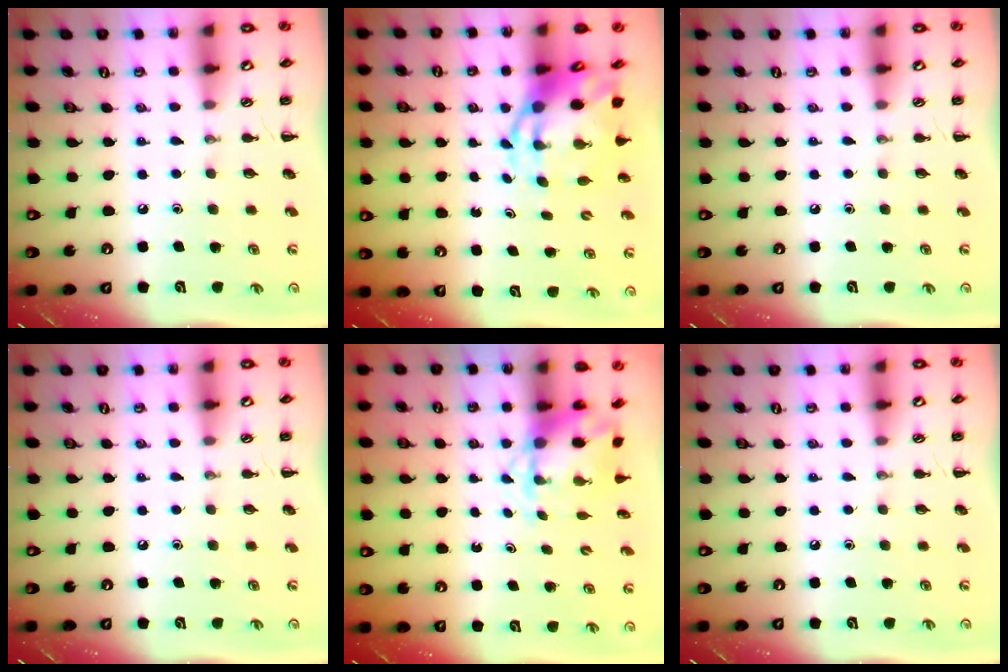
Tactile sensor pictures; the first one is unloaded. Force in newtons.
{"total": 7.1, "press": 6.8, "slide": 2.1}
{"total": 0.0}
{"total": 0.0}
{"total": 4.8, "press": 4.8, "slide": 0.4}
{"total": 0.0}